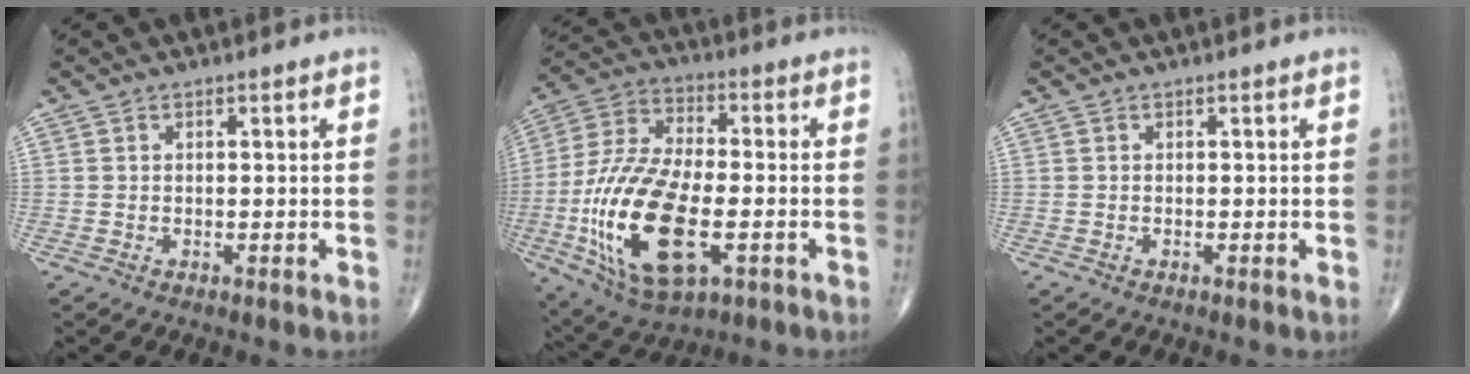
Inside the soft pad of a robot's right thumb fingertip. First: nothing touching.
{"total": 22.0, "force": [-5.5, 10.3, 18.6], "torque": [-0.383, 0.008, -0.090]}
{"total": 0.0}